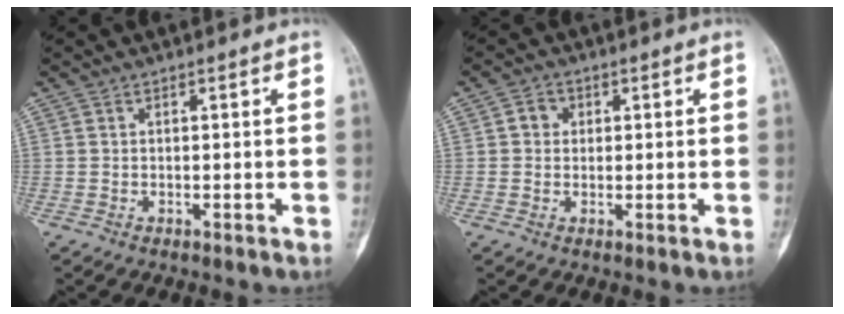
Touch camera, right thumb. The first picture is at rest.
{"total": 2.7, "force": [0.5, 2.4, 1.0], "torque": [0.000, 0.004, 0.002]}